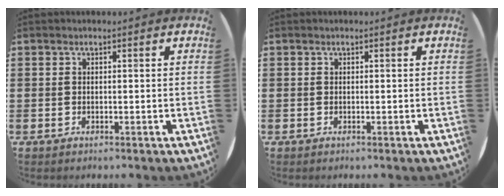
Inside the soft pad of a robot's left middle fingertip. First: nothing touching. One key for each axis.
{"total": 0.0}